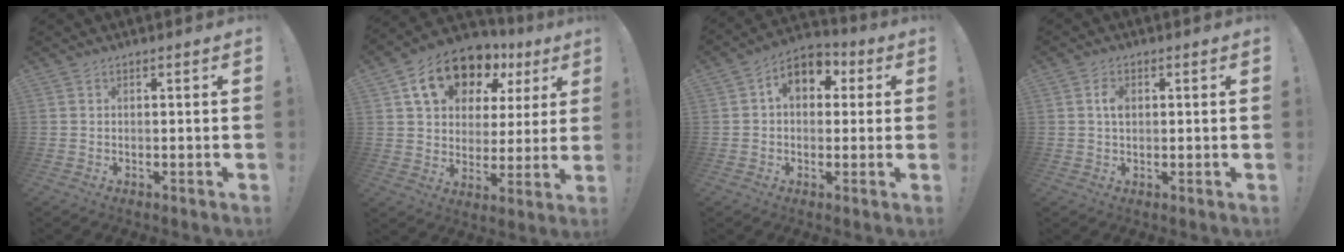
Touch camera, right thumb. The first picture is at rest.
{"total": 16.9, "force": [9.8, 10.6, 8.9], "torque": [-0.138, -0.050, 0.181]}
{"total": 9.1, "force": [2.6, 6.7, 5.6], "torque": [-0.081, 0.006, 0.050]}
{"total": 3.3, "force": [0.7, 2.1, 2.5], "torque": [-0.038, 0.002, 0.009]}